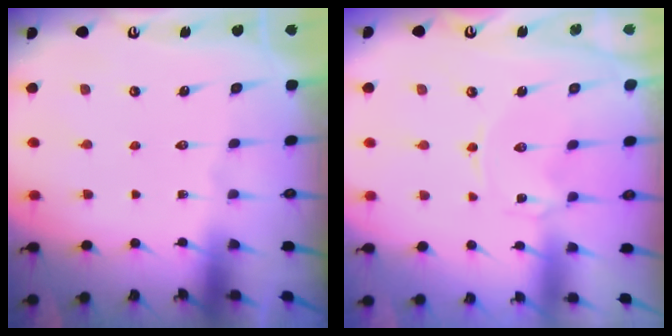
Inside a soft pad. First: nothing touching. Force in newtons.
{"total": 0.0}